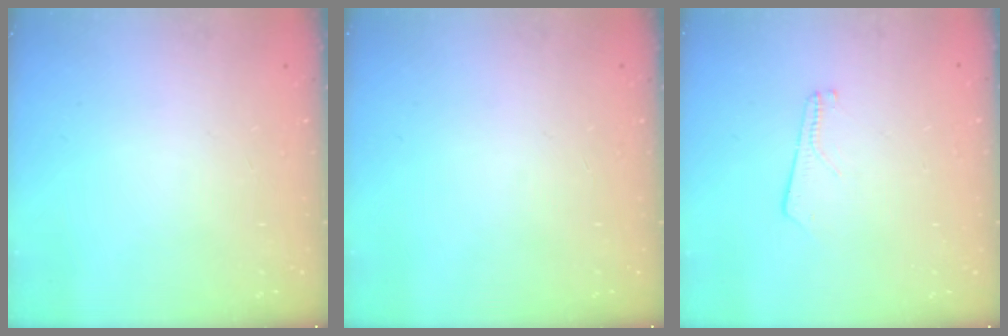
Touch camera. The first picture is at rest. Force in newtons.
{"total": 0.0}
{"total": 2.6, "press": 2.6, "slide": 0.3}